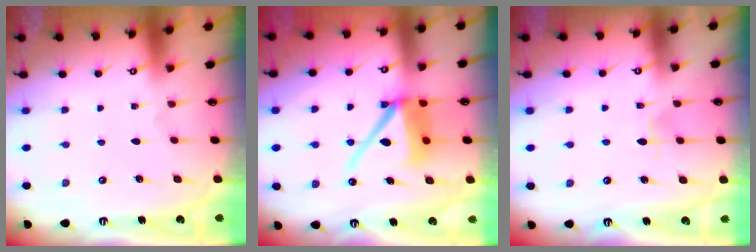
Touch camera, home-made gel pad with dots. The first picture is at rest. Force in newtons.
{"total": 11.9, "press": 11.8, "slide": 1.5}
{"total": 5.7, "press": 5.7, "slide": 0.7}